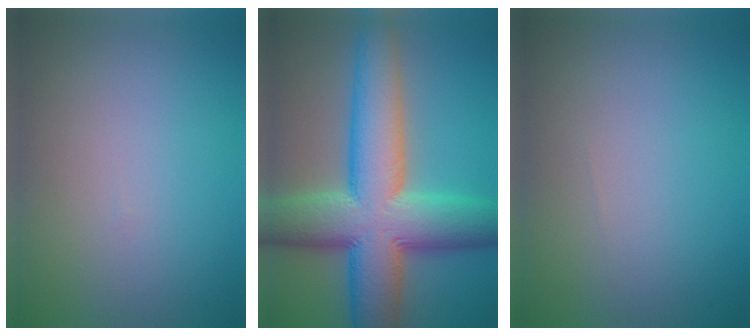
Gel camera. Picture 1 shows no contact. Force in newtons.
{"total": 13.0, "press": 13.0, "slide": 0.2}
{"total": 0.0}